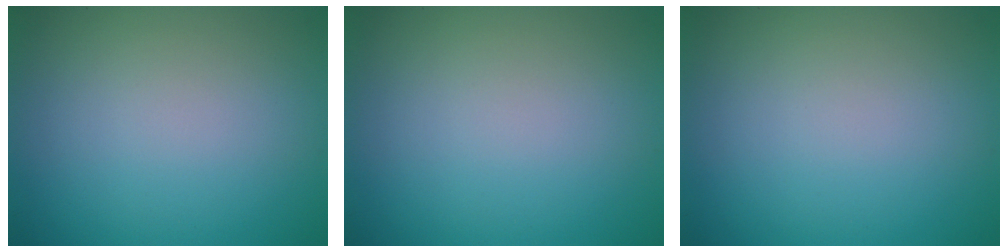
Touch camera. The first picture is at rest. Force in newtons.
{"total": 0.0}
{"total": 0.0}